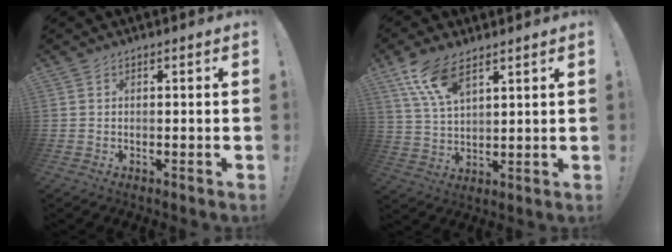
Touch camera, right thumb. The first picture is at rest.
{"total": 10.6, "force": [6.8, 4.2, 7.0], "torque": [-0.138, -0.023, 0.129]}